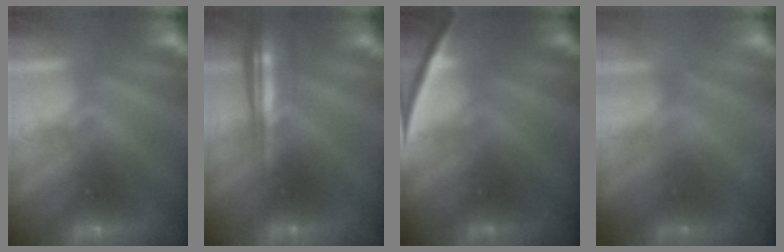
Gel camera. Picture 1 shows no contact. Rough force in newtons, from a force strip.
{"total": 7.6}
{"total": 2.4}
{"total": 2.2}